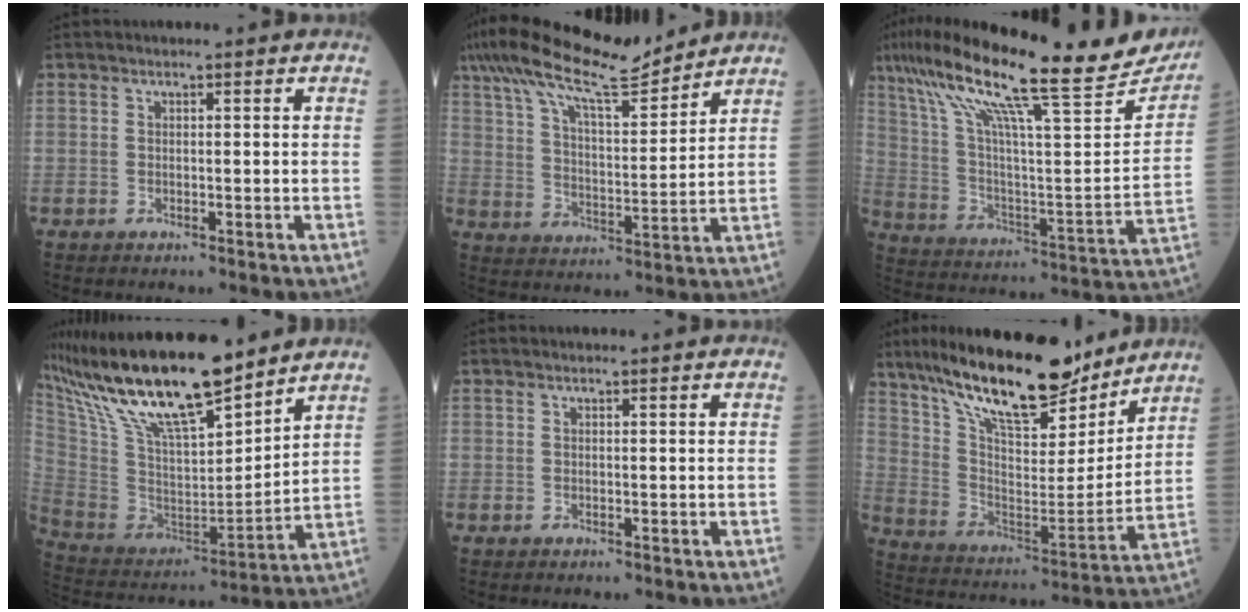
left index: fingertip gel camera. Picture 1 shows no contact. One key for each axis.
{"total": 14.7, "fx": 12.6, "fy": 1.8, "fz": 7.2, "tx": -0.139, "ty": 0.011, "tz": 0.216}
{"total": 28.7, "fx": 22.3, "fy": 3.9, "fz": 17.5, "tx": -0.301, "ty": 0.003, "tz": 0.328}
{"total": 21.8, "fx": 17.3, "fy": 3.7, "fz": 12.8, "tx": -0.251, "ty": 0.002, "tz": 0.323}
{"total": 0.0}
{"total": 20.7, "fx": 16.7, "fy": 5.3, "fz": 11.1, "tx": -0.193, "ty": -0.006, "tz": 0.287}